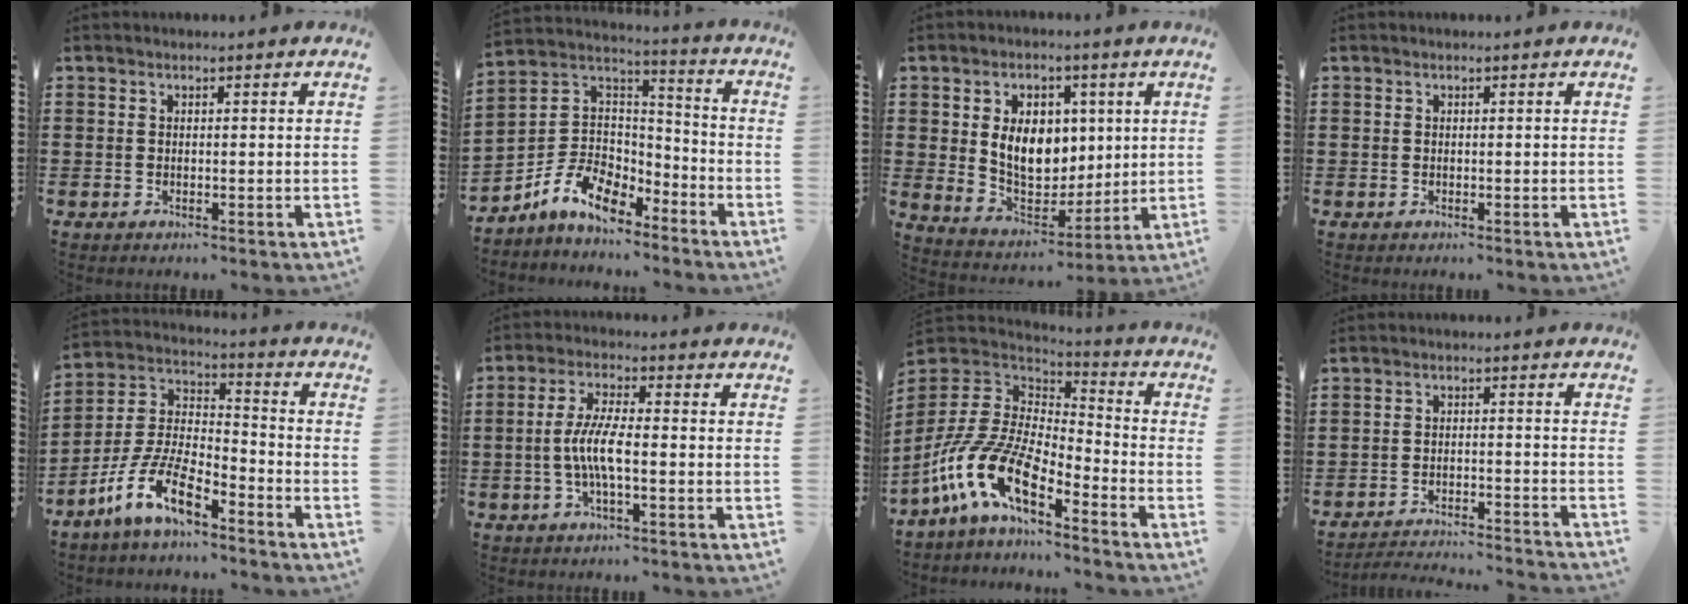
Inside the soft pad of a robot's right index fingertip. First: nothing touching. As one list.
[{"total": 9.7, "force": [-6.3, 5.9, 4.4], "torque": [-0.116, 0.015, -0.122]}, {"total": 9.7, "force": [1.7, 7.1, 6.4], "torque": [-0.117, 0.008, 0.028]}, {"total": 0.0}, {"total": 10.7, "force": [-7.5, 3.3, 6.9], "torque": [-0.160, 0.004, -0.151]}, {"total": 6.1, "force": [-1.4, 1.4, 5.7], "torque": [-0.128, -0.007, -0.035]}, {"total": 13.0, "force": [-7.4, 5.5, 9.2], "torque": [-0.230, -0.004, -0.157]}, {"total": 3.4, "force": [-3.3, -0.1, 0.7], "torque": [-0.016, 0.000, -0.070]}]